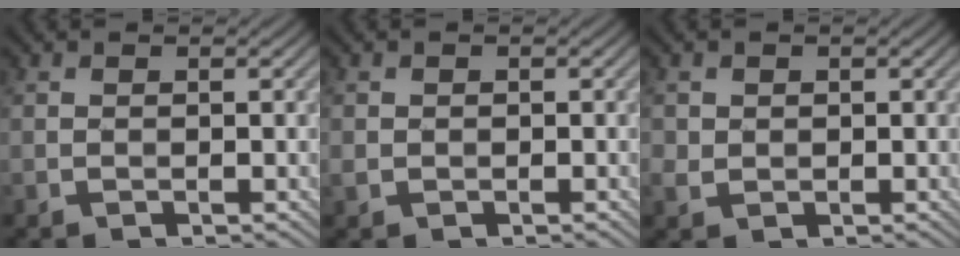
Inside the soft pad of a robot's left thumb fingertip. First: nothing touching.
{"total": 1.0, "force": [0.0, 1.0, 0.3], "torque": [-0.012, -0.003, 0.000]}
{"total": 1.8, "force": [0.4, 1.6, 0.6], "torque": [-0.023, -0.002, 0.008]}